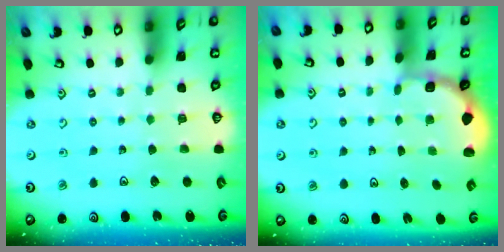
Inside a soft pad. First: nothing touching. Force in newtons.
{"total": 1.8, "press": 1.6, "slide": 0.7}